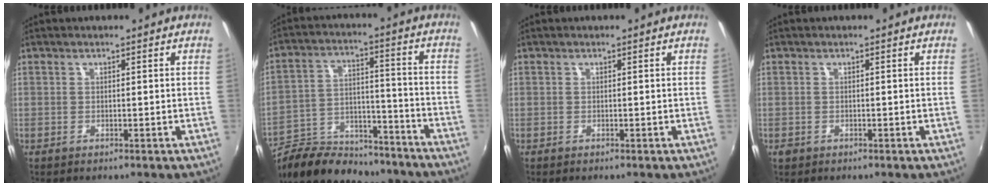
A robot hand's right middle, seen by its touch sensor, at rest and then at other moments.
{"total": 22.2, "force": [-18.2, 8.7, 9.2], "torque": [-0.187, 0.017, -0.268]}
{"total": 0.0}
{"total": 1.1, "force": [-0.6, 0.8, 0.3], "torque": [-0.008, -0.003, -0.011]}